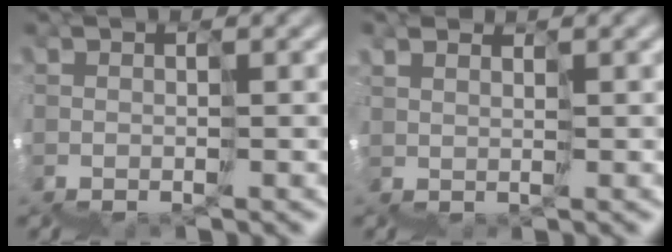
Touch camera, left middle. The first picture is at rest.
{"total": 3.3, "force": [1.4, -1.1, -2.7], "torque": [0.027, 0.020, 0.025]}